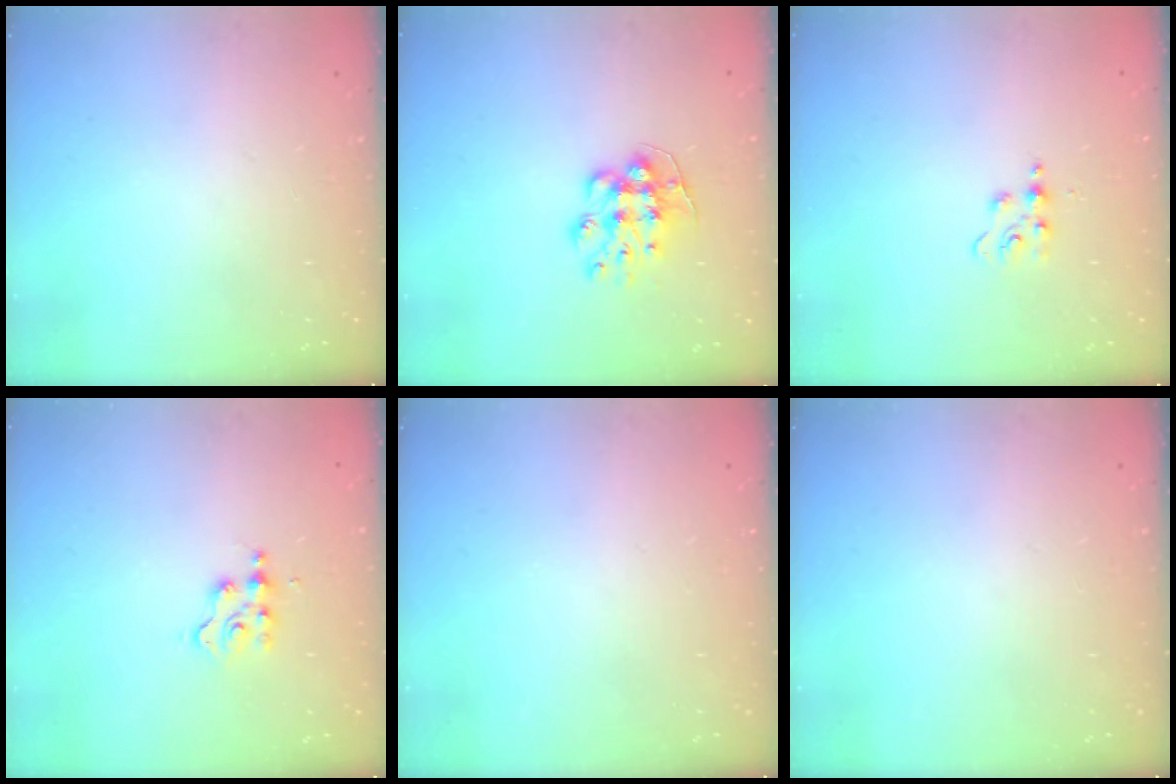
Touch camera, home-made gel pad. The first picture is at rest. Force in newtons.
{"total": 9.3, "press": 9.3, "slide": 0.3}
{"total": 4.3, "press": 4.2, "slide": 0.6}
{"total": 2.9, "press": 2.9, "slide": 0.2}
{"total": 0.0}
{"total": 0.0}